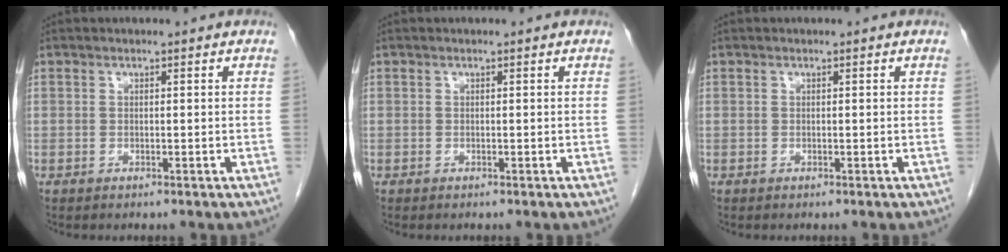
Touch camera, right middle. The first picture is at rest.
{"total": 0.0}
{"total": 0.0}